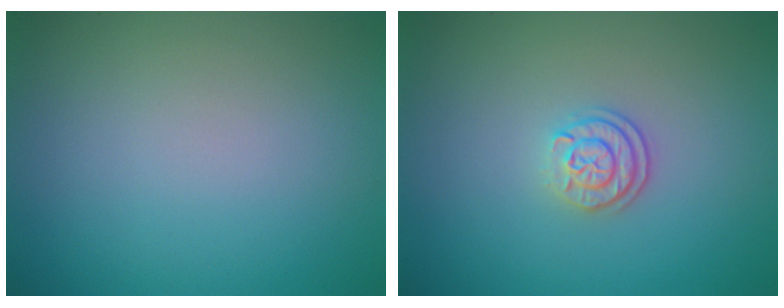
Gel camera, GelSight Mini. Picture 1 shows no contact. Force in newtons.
{"total": 2.3, "press": 1.9, "slide": 1.2}